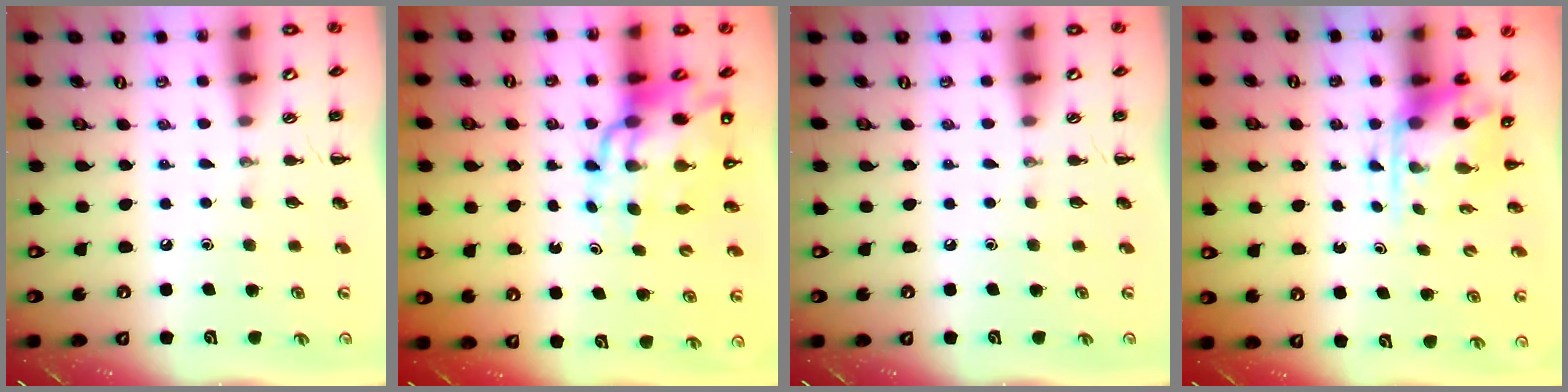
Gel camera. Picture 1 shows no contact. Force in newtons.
{"total": 16.1, "press": 15.4, "slide": 4.6}
{"total": 0.0}
{"total": 3.9, "press": 3.8, "slide": 0.6}